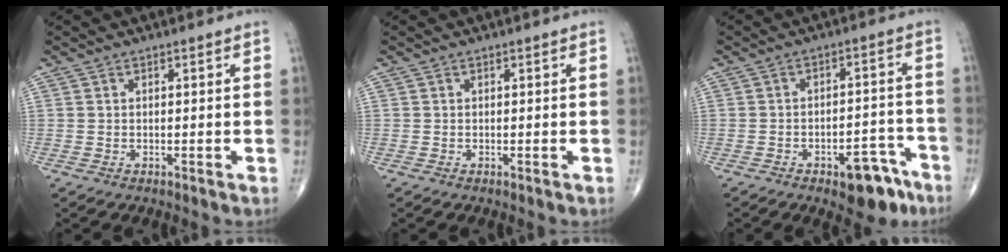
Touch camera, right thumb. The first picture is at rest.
{"total": 0.0}
{"total": 9.3, "force": [-5.7, 4.2, 5.9], "torque": [-0.052, 0.049, -0.072]}